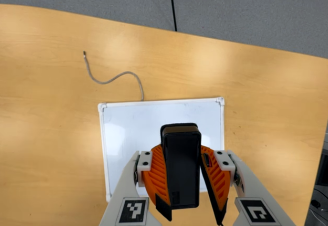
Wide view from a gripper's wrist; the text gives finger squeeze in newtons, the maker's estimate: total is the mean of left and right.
{"total": 9.2, "left": 9.8, "right": 8.7}